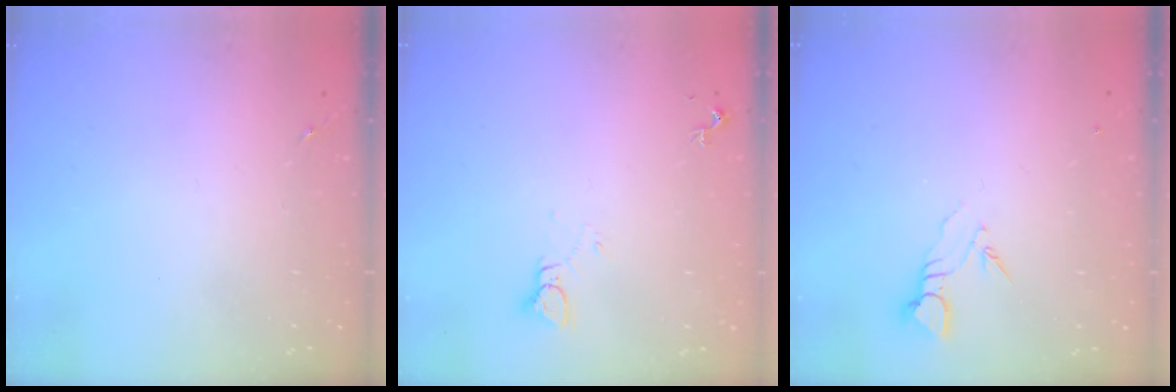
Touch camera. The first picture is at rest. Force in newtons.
{"total": 3.0, "press": 3.0, "slide": 0.2}
{"total": 3.7, "press": 3.6, "slide": 0.4}